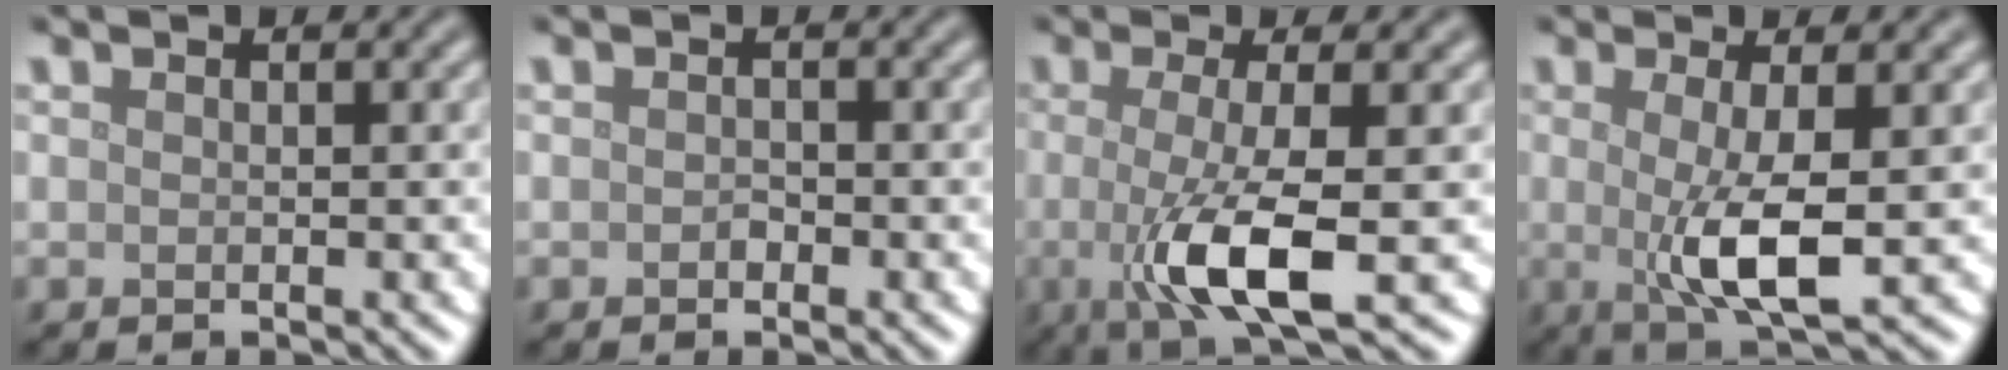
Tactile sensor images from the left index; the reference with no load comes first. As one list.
[{"total": 0.7, "force": [-0.2, 0.5, 0.4], "torque": [-0.006, -0.002, -0.005]}, {"total": 6.6, "force": [-1.0, 1.6, 6.3], "torque": [-0.115, -0.013, -0.023]}, {"total": 5.2, "force": [-0.1, 1.1, 5.0], "torque": [-0.092, -0.006, -0.002]}]